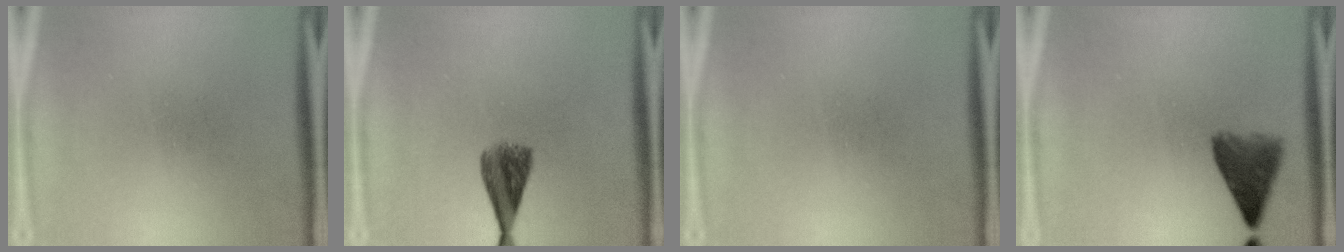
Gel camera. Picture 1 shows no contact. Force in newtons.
{"total": 5.0}
{"total": 0.0}
{"total": 5.2}